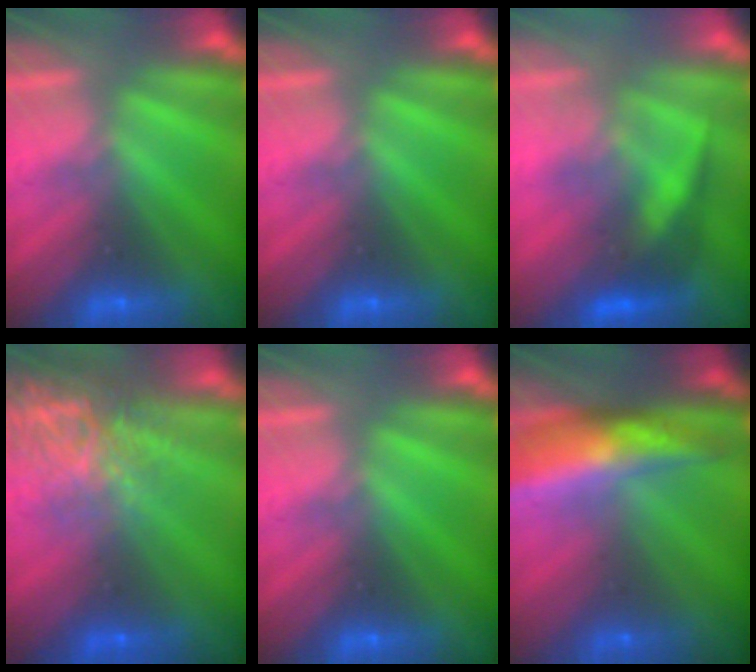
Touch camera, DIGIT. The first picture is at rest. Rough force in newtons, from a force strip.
{"total": 0.0}
{"total": 2.9}
{"total": 7.7}
{"total": 0.0}
{"total": 7.3}